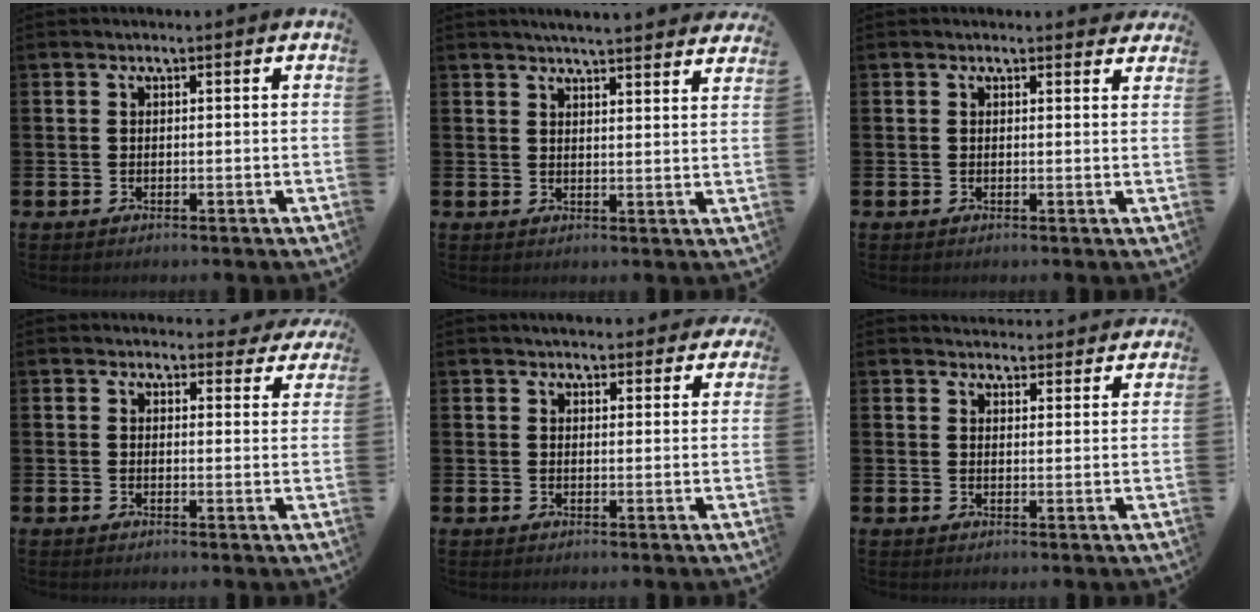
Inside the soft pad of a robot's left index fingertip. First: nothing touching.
{"total": 4.3, "force": [4.3, -0.5, 0.6], "torque": [-0.019, -0.022, 0.077]}
{"total": 1.0, "force": [1.0, 0.4, 0.1], "torque": [0.005, 0.001, 0.017]}
{"total": 2.6, "force": [2.4, 0.9, 0.2], "torque": [0.006, -0.013, 0.040]}
{"total": 3.2, "force": [3.0, 0.9, 0.1], "torque": [0.001, -0.013, 0.055]}
{"total": 3.5, "force": [3.4, 0.7, -0.1], "torque": [0.005, -0.023, 0.061]}